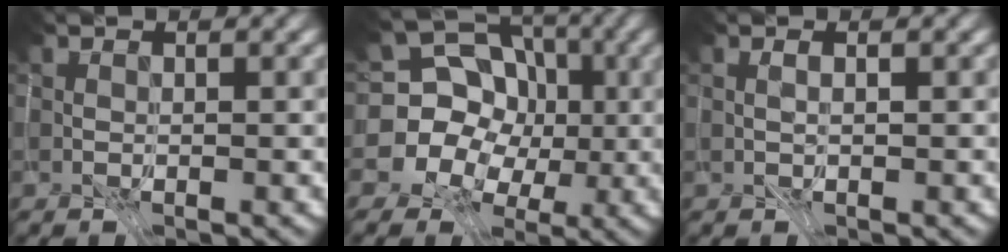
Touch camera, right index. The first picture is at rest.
{"total": 10.1, "force": [-1.0, 8.8, 4.8], "torque": [-0.093, 0.023, -0.029]}
{"total": 0.9, "force": [-0.6, -0.7, -0.1], "torque": [0.007, -0.002, -0.007]}